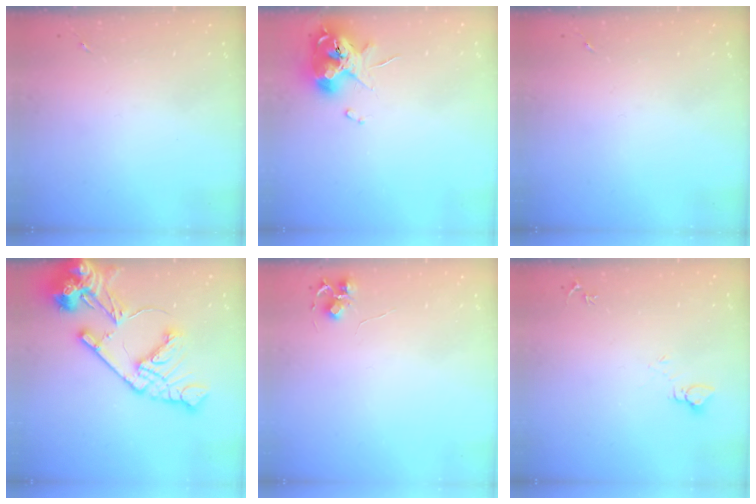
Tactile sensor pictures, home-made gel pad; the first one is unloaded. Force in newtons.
{"total": 11.3, "press": 11.2, "slide": 1.6}
{"total": 0.0}
{"total": 20.6, "press": 20.5, "slide": 2.7}
{"total": 5.9, "press": 5.9, "slide": 0.5}
{"total": 4.0, "press": 4.0, "slide": 0.4}